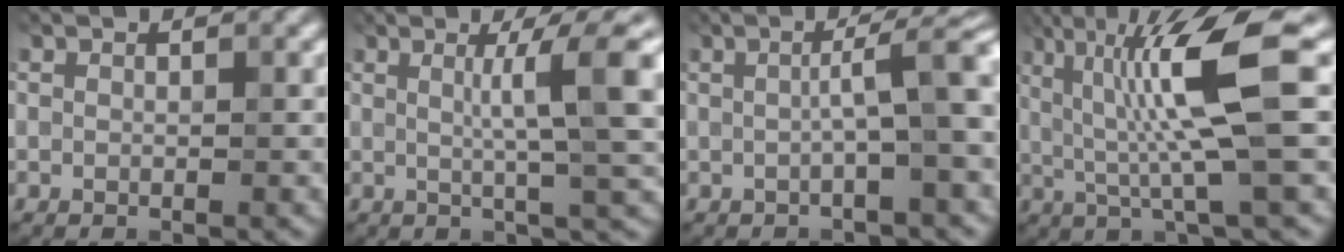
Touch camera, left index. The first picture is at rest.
{"total": 6.1, "force": [1.1, 0.6, 6.0], "torque": [-0.087, 0.013, 0.019]}
{"total": 4.6, "force": [0.2, 0.3, 4.6], "torque": [-0.077, 0.020, -0.002]}
{"total": 9.3, "force": [1.6, 1.1, 9.1], "torque": [-0.155, 0.003, 0.031]}